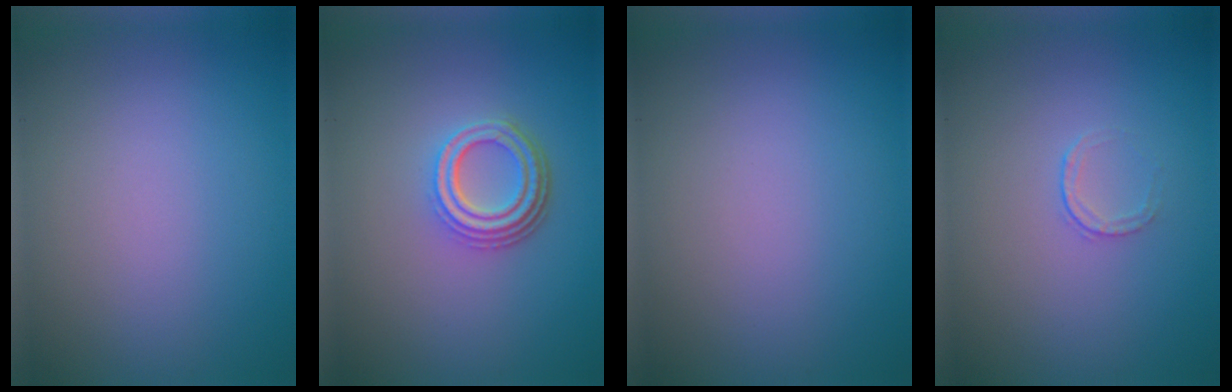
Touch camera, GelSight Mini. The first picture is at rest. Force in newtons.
{"total": 4.1, "press": 3.1, "slide": 2.6}
{"total": 0.0}
{"total": 0.7, "press": 0.5, "slide": 0.5}